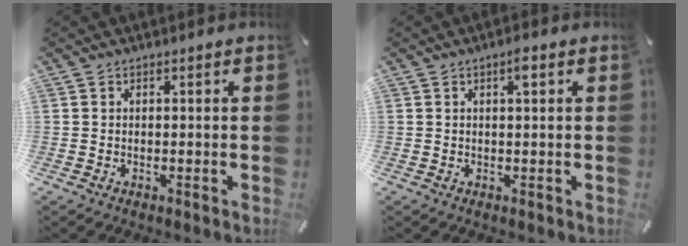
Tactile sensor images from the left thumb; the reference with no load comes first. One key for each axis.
{"total": 2.4, "fx": 0.8, "fy": 0.6, "fz": 2.3, "tx": -0.038, "ty": 0.002, "tz": 0.009}